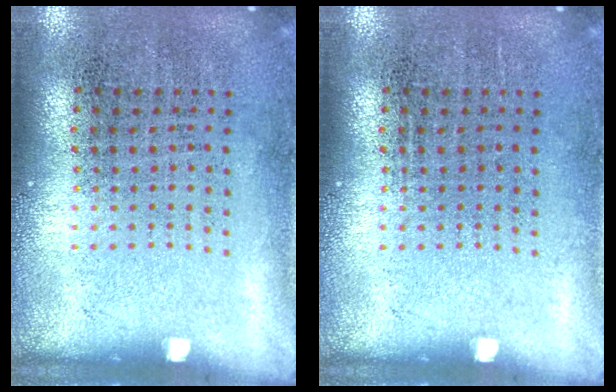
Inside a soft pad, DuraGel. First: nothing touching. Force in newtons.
{"total": 0.0}